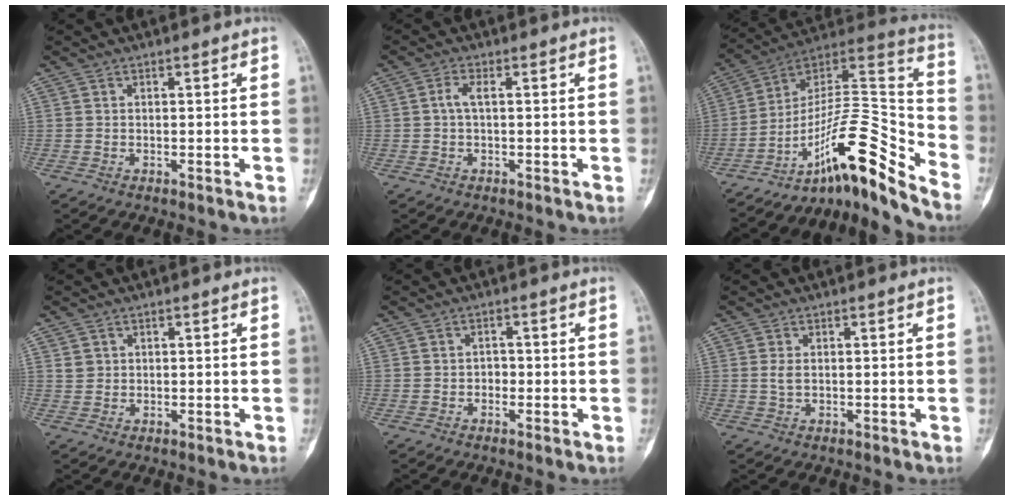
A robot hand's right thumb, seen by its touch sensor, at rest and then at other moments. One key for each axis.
{"total": 2.1, "fx": 0.1, "fy": 0.8, "fz": 2.0, "tx": -0.044, "ty": 0.004, "tz": 0.000}
{"total": 19.2, "fx": -13.3, "fy": 4.0, "fz": 13.2, "tx": -0.195, "ty": 0.137, "tz": -0.219}
{"total": 1.5, "fx": 0.6, "fy": 1.3, "fz": 0.4, "tx": 0.003, "ty": -0.001, "tz": 0.011}
{"total": 1.4, "fx": -0.5, "fy": 1.1, "fz": 0.7, "tx": -0.001, "ty": 0.006, "tz": -0.012}
{"total": 1.5, "fx": 0.2, "fy": 0.8, "fz": 1.3, "tx": -0.030, "ty": 0.001, "tz": 0.005}